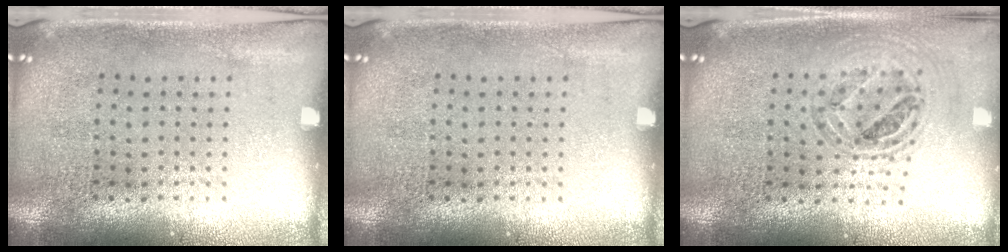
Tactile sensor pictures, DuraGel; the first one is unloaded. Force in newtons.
{"total": 0.0}
{"total": 0.8, "press": 0.8, "slide": 0.1}